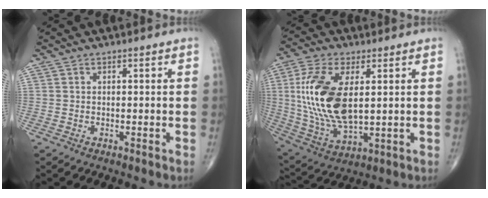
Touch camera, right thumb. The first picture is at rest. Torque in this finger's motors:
{"motor_torque": [2.26, 2.75, 1.36, 0.18, 0.70]}